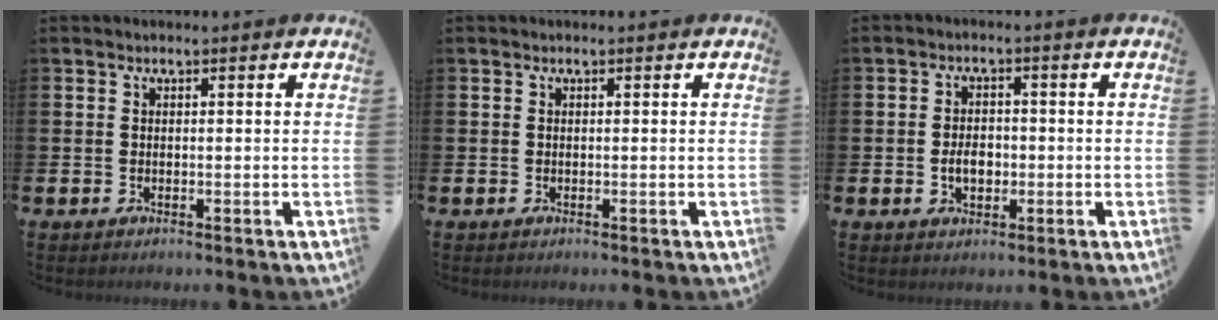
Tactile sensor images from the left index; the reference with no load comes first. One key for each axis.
{"total": 0.0}
{"total": 3.3, "fx": -0.6, "fy": 2.2, "fz": 2.4, "tx": -0.030, "ty": -0.002, "tz": -0.017}